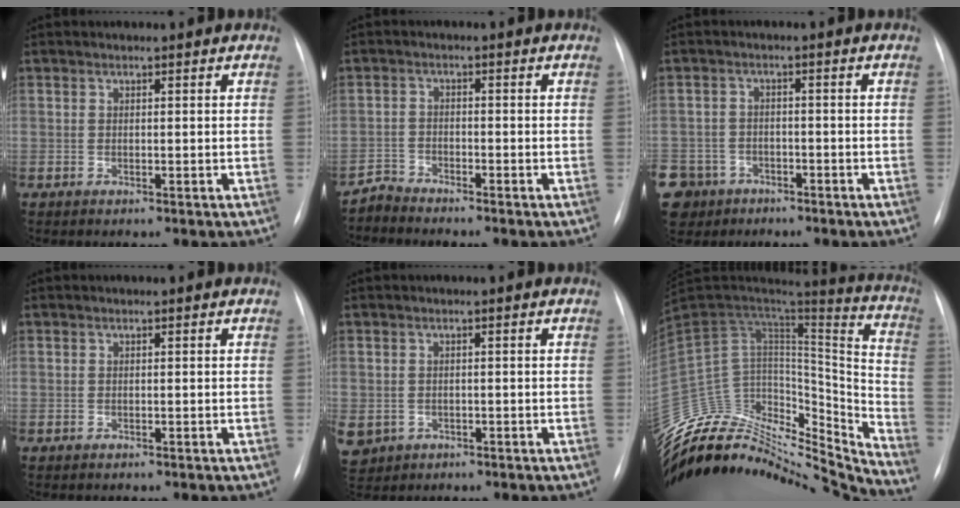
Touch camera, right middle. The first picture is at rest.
{"total": 2.6, "force": [-2.5, -0.3, -0.7], "torque": [0.015, -0.017, -0.048]}
{"total": 12.5, "force": [-7.2, 9.7, 3.2], "torque": [-0.123, -0.006, -0.111]}
{"total": 0.0}
{"total": 7.6, "force": [-3.1, 6.4, 2.5], "torque": [-0.081, -0.002, -0.036]}
{"total": 34.6, "force": [-32.2, 8.9, 9.0], "torque": [-0.149, 0.016, -0.479]}